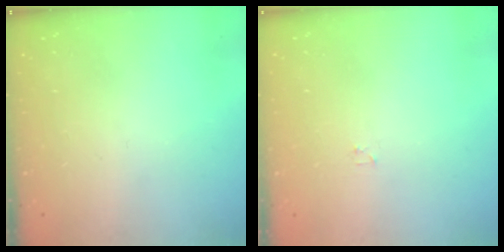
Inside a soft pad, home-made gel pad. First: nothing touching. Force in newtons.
{"total": 1.2, "press": 1.2, "slide": 0.2}